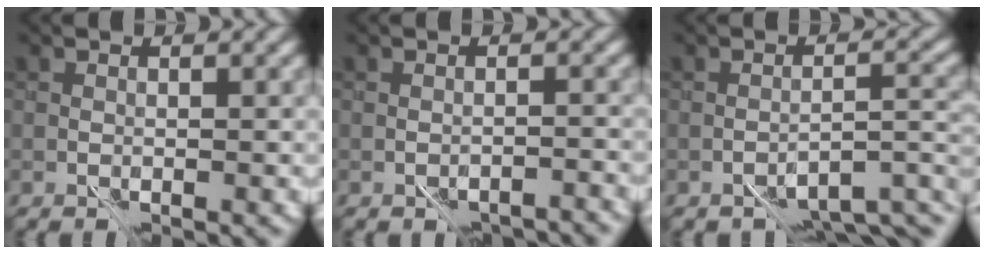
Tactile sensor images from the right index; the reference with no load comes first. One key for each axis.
{"total": 2.8, "fx": -2.4, "fy": 0.7, "fz": 1.3, "tx": -0.016, "ty": -0.006, "tz": -0.034}
{"total": 5.0, "fx": -3.7, "fy": 1.4, "fz": 3.1, "tx": -0.039, "ty": -0.002, "tz": -0.053}